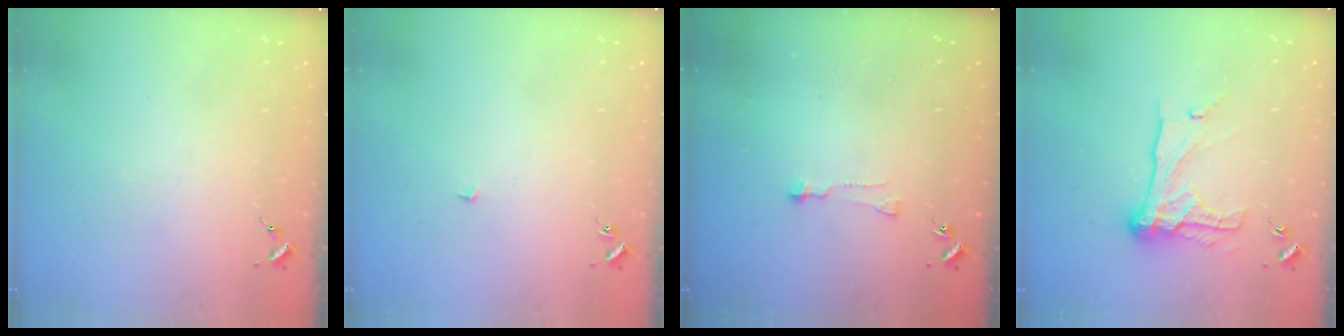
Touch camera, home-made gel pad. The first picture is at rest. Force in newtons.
{"total": 2.3, "press": 2.3, "slide": 0.1}
{"total": 6.0, "press": 6.0, "slide": 0.5}
{"total": 15.8, "press": 15.8, "slide": 1.2}